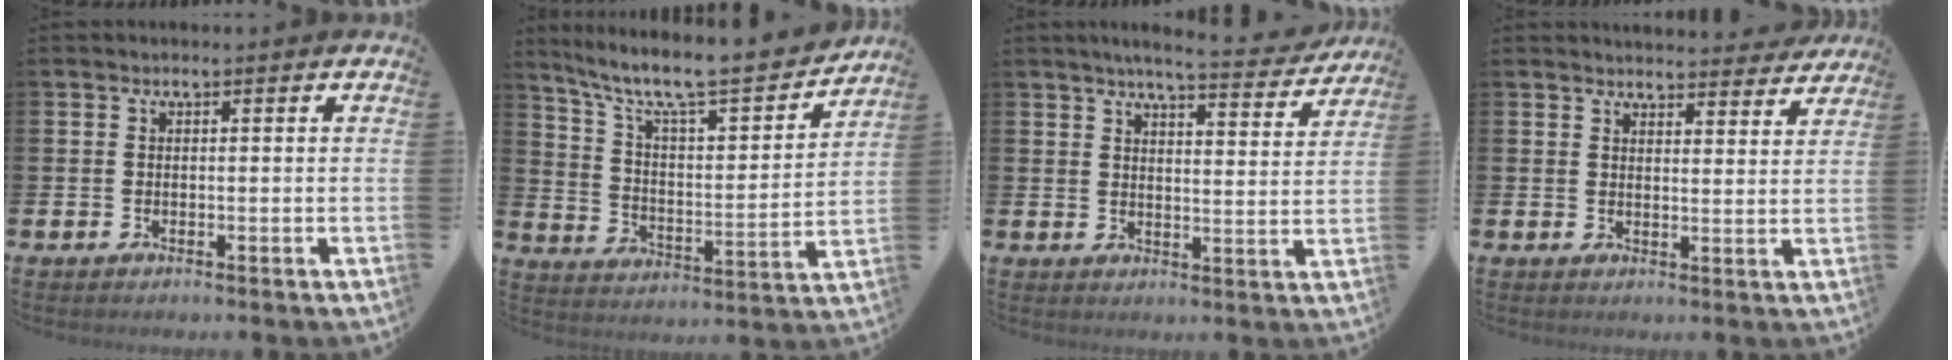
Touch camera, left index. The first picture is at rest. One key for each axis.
{"total": 9.8, "fx": 8.5, "fy": 1.6, "fz": 4.5, "tx": -0.116, "ty": -0.062, "tz": 0.139}
{"total": 5.9, "fx": 5.6, "fy": 0.2, "fz": 2.0, "tx": -0.043, "ty": -0.031, "tz": 0.094}
{"total": 4.3, "fx": 4.2, "fy": 0.6, "fz": 0.2, "tx": -0.001, "ty": -0.029, "tz": 0.075}